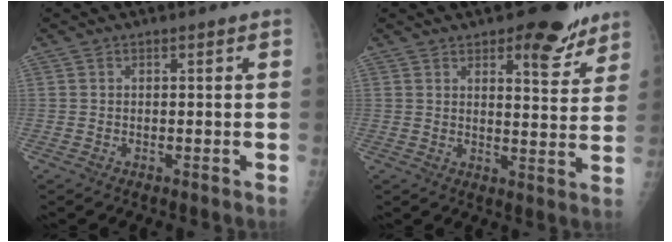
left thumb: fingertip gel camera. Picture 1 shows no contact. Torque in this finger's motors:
{"motor_torque": [0.38, 0.15, -0.19, -0.34, 0.03]}